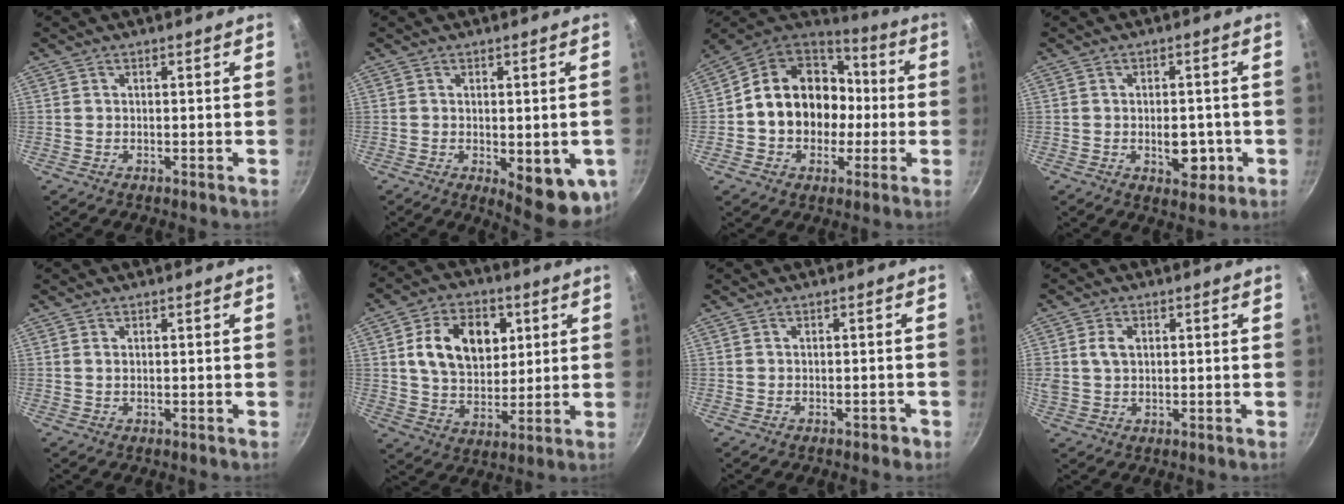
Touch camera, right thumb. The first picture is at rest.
{"total": 11.7, "force": [-2.7, 4.3, 10.5], "torque": [-0.103, -0.014, -0.025]}
{"total": 18.0, "force": [-0.8, 15.0, 10.0], "torque": [-0.131, 0.045, -0.016]}
{"total": 6.8, "force": [-1.5, 4.0, 5.2], "torque": [-0.040, 0.003, -0.016]}
{"total": 0.5, "force": [0.1, 0.3, 0.4], "torque": [-0.007, 0.001, 0.003]}
{"total": 15.0, "force": [4.0, 10.5, 9.9], "torque": [-0.131, -0.007, 0.064]}
{"total": 1.3, "force": [-0.8, 0.8, 0.7], "torque": [0.002, 0.018, 0.001]}
{"total": 4.8, "force": [1.0, 3.5, 3.1], "torque": [-0.052, 0.004, 0.018]}